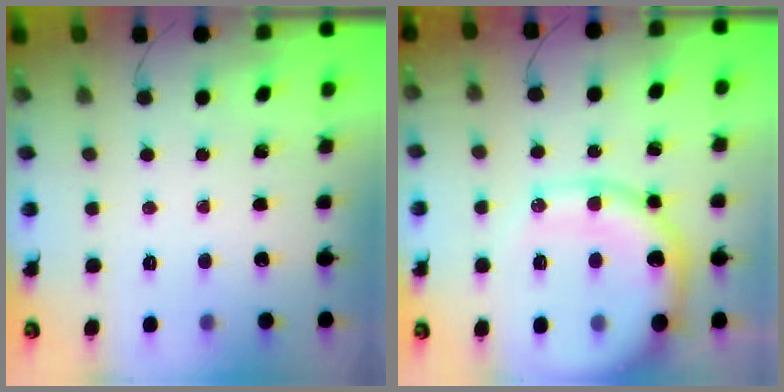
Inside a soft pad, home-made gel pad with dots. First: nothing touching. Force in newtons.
{"total": 17.0, "press": 16.5, "slide": 4.0}